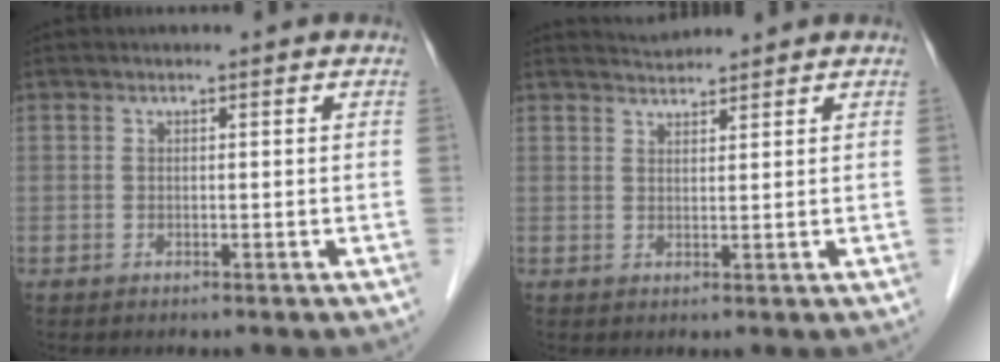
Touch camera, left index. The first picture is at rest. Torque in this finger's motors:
{"motor_torque": [0.22, -0.28, -0.08, -0.01]}